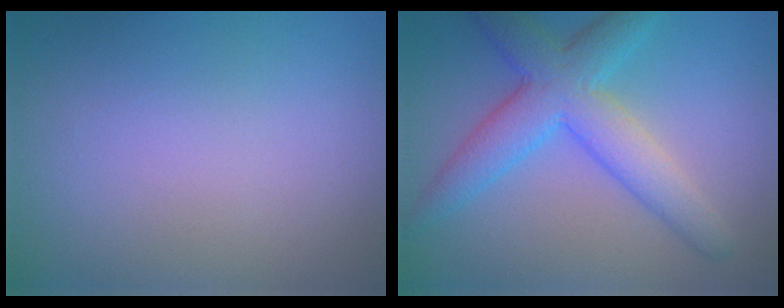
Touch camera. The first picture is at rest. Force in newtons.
{"total": 5.9, "press": 5.9, "slide": 0.2}